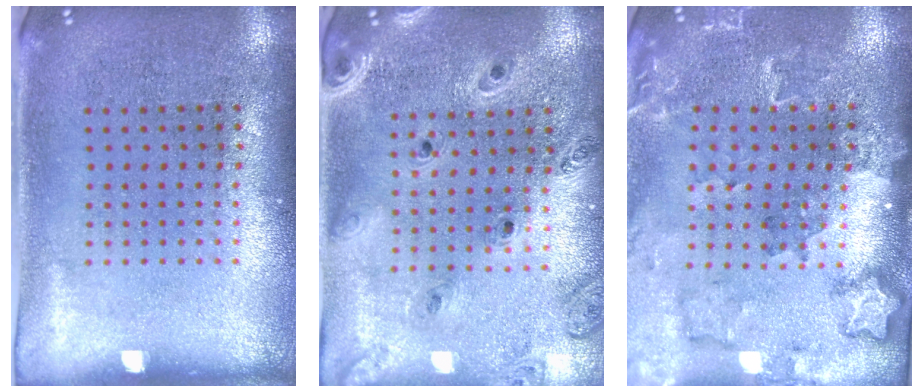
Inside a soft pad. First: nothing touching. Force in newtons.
{"total": 1.3, "press": 1.3, "slide": 0.2}
{"total": 1.8, "press": 1.8, "slide": 0.2}